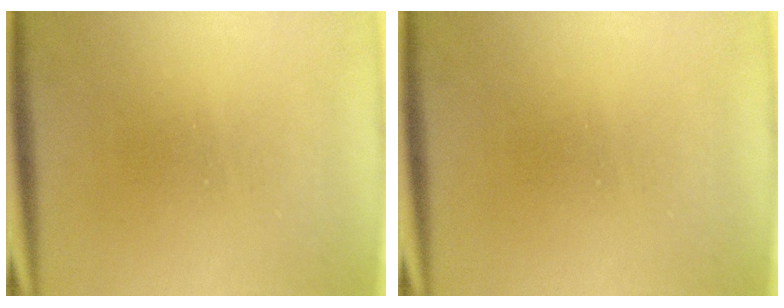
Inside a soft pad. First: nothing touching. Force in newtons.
{"total": 0.0}